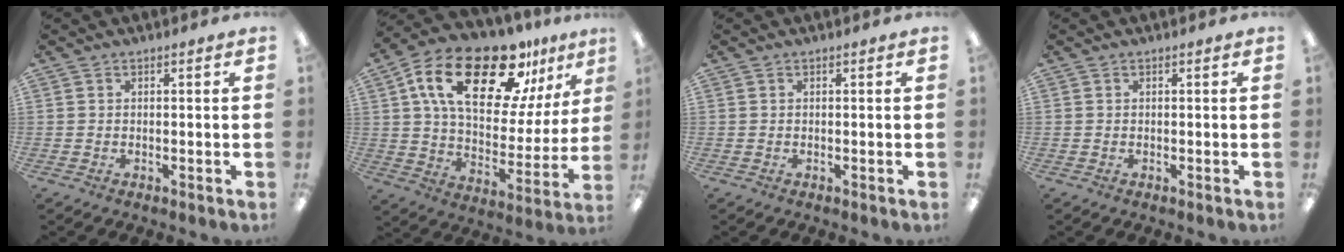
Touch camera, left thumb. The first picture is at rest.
{"total": 24.8, "force": [15.1, 11.1, 16.2], "torque": [-0.269, -0.074, 0.256]}
{"total": 0.0}
{"total": 0.0}